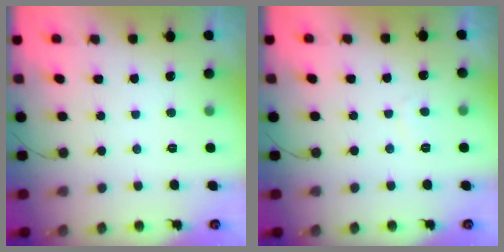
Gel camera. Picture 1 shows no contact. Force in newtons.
{"total": 0.0}